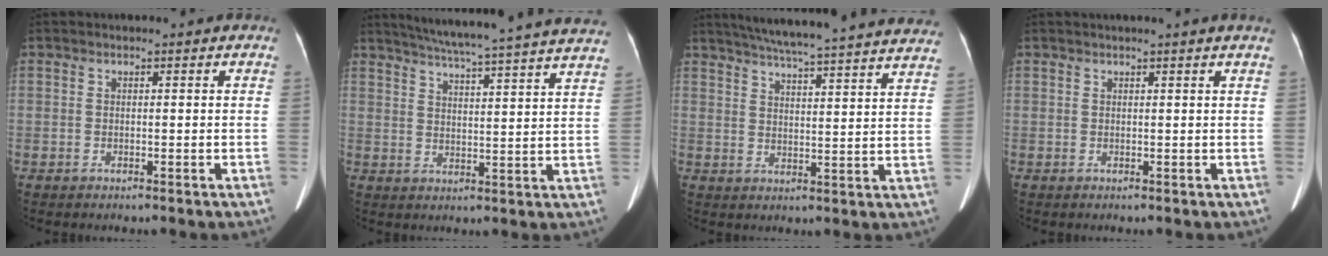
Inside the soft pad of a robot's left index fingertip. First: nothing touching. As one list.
[{"total": 24.2, "force": [21.8, -0.8, 10.5], "torque": [-0.169, -0.023, 0.277]}, {"total": 28.1, "force": [25.6, 0.7, 11.6], "torque": [-0.186, -0.029, 0.317]}, {"total": 1.7, "force": [1.3, -0.7, 0.8], "torque": [-0.019, -0.003, 0.024]}]